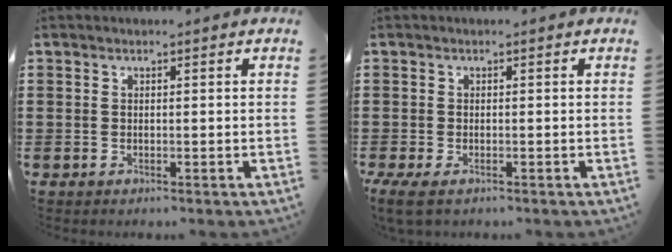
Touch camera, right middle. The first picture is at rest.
{"total": 1.3, "force": [-0.6, 0.4, 1.1], "torque": [-0.036, -0.006, -0.016]}